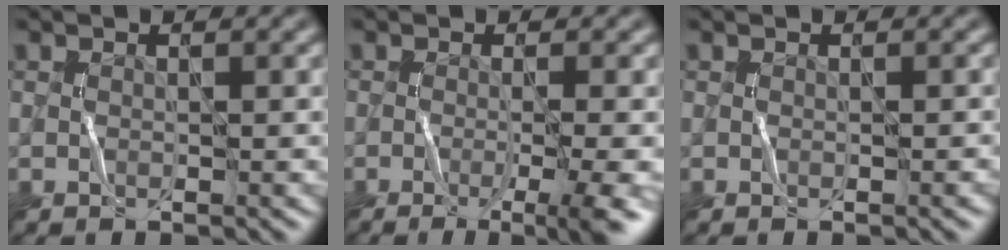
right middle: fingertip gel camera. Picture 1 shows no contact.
{"total": 6.6, "force": [-2.3, 2.1, 5.9], "torque": [-0.059, -0.005, -0.030]}
{"total": 0.6, "force": [-0.1, 0.3, 0.5], "torque": [-0.001, 0.000, -0.003]}